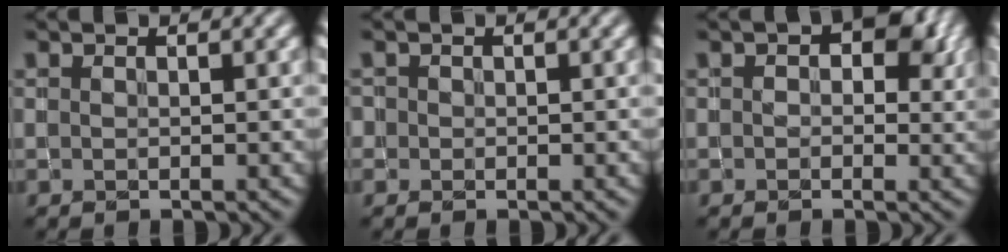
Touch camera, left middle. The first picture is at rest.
{"total": 0.6, "force": [-0.1, 0.6, -0.1], "torque": [0.005, 0.002, -0.004]}
{"total": 4.6, "force": [1.1, 3.1, 3.2], "torque": [-0.029, 0.006, 0.009]}